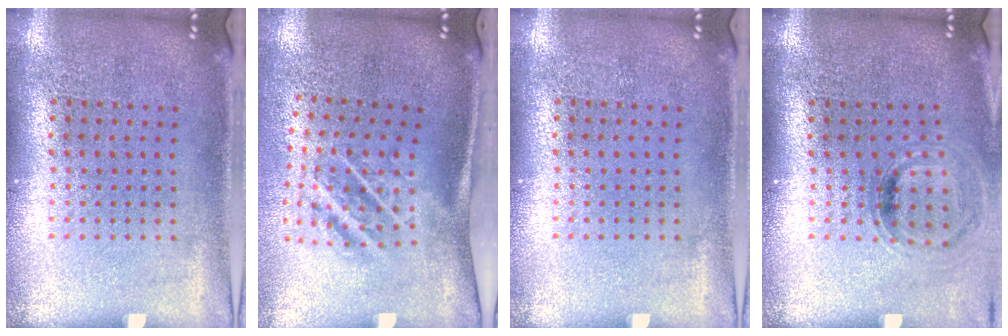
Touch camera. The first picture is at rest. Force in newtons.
{"total": 1.8, "press": 1.1, "slide": 1.4}
{"total": 0.0}
{"total": 0.9, "press": 0.8, "slide": 0.2}